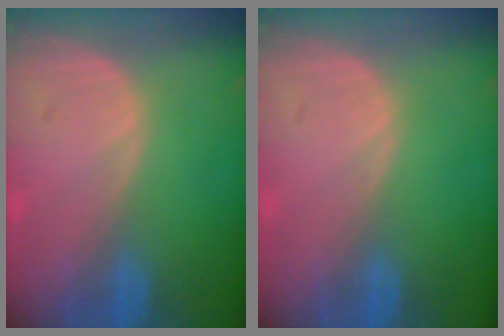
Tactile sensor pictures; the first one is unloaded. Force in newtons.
{"total": 0.0}